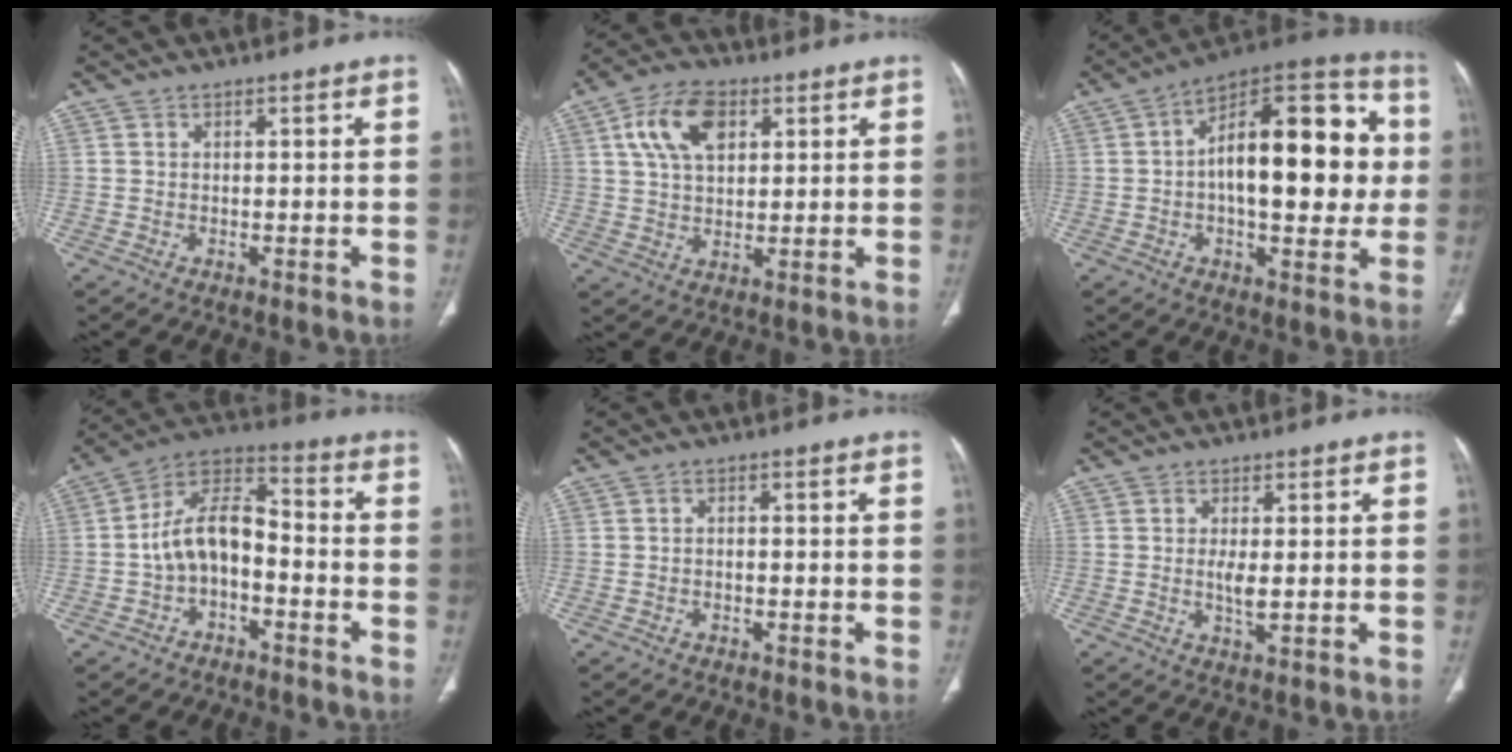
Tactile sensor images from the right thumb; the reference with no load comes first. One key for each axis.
{"total": 10.6, "fx": 4.0, "fy": 6.4, "fz": 7.5, "tx": -0.126, "ty": -0.001, "tz": 0.069}
{"total": 24.4, "fx": 1.6, "fy": 11.2, "fz": 21.7, "tx": -0.288, "ty": 0.031, "tz": 0.013}
{"total": 11.2, "fx": -2.6, "fy": 6.7, "fz": 8.5, "tx": -0.138, "ty": 0.052, "tz": -0.057}
{"total": 0.7, "fx": -0.4, "fy": 0.4, "fz": 0.4, "tx": -0.005, "ty": 0.004, "tz": -0.009}
{"total": 3.1, "fx": 0.0, "fy": 0.8, "fz": 3.0, "tx": -0.066, "ty": -0.010, "tz": 0.001}